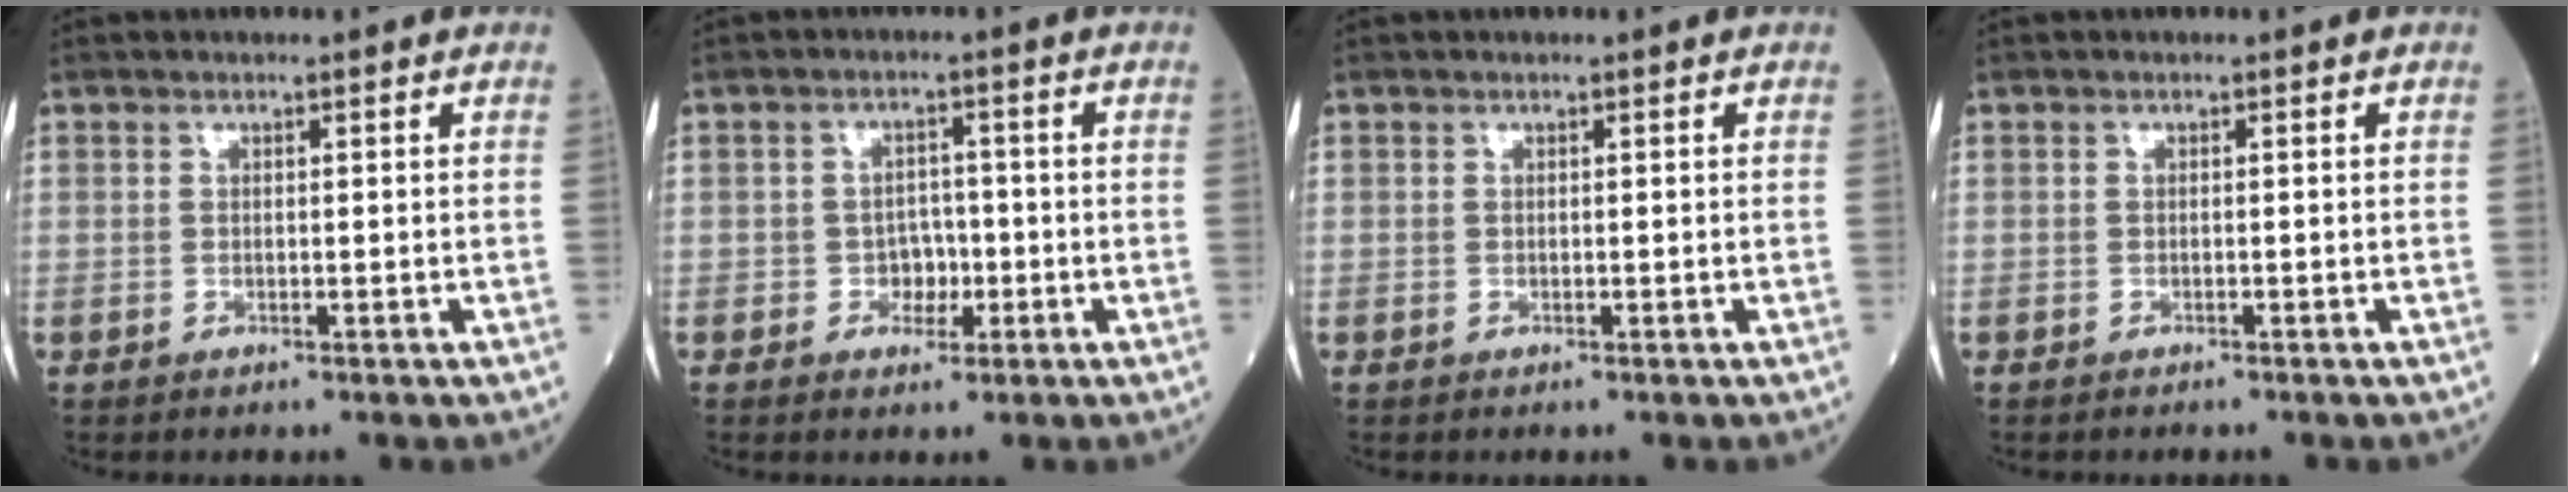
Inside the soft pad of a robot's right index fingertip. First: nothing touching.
{"total": 3.3, "force": [-1.0, 2.5, 2.0], "torque": [-0.021, 0.007, -0.016]}
{"total": 0.0}
{"total": 1.2, "force": [-1.1, 0.1, 0.5], "torque": [-0.007, -0.002, -0.015]}